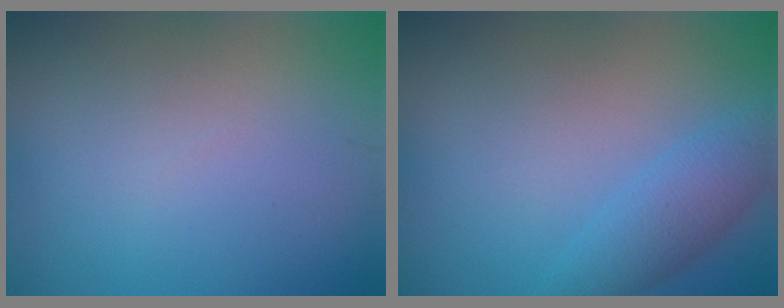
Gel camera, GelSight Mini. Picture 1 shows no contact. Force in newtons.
{"total": 3.3, "press": 3.3, "slide": 0.1}